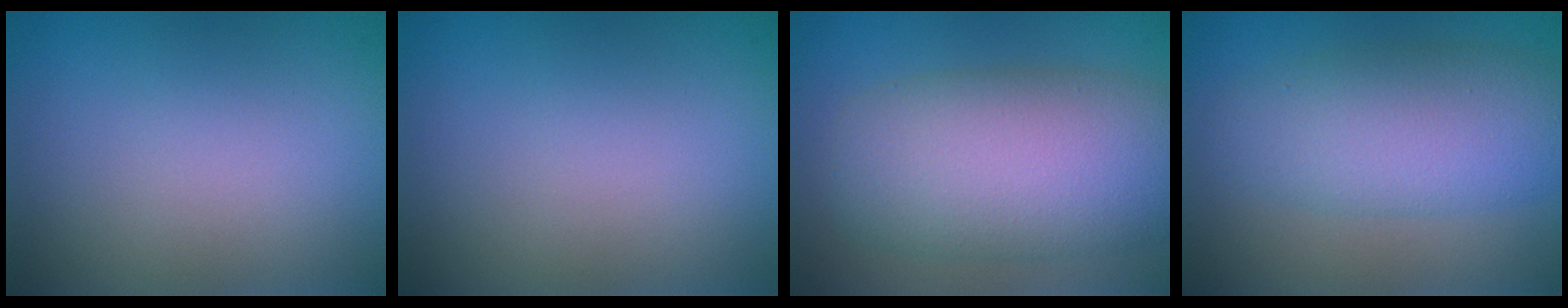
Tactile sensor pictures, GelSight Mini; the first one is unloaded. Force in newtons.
{"total": 0.0}
{"total": 9.7, "press": 9.7, "slide": 0.5}
{"total": 6.2, "press": 6.2, "slide": 0.1}